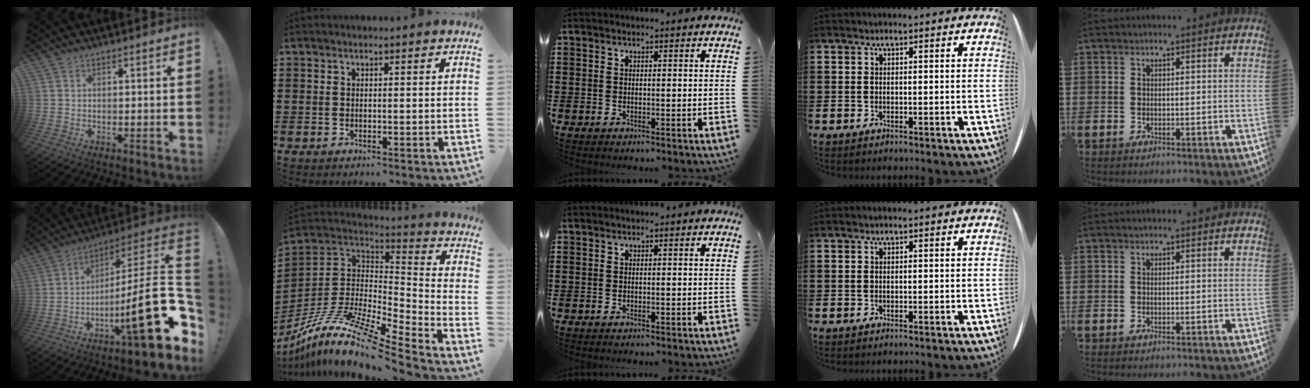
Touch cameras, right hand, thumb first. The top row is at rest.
{"thumb": {"total": 23.2, "force": [-6.6, 3.0, 22.1], "torque": [-0.354, 0.015, -0.109]}, "index": {"total": 13.0, "force": [-9.5, 2.0, 8.6], "torque": [-0.181, 0.001, -0.185]}}